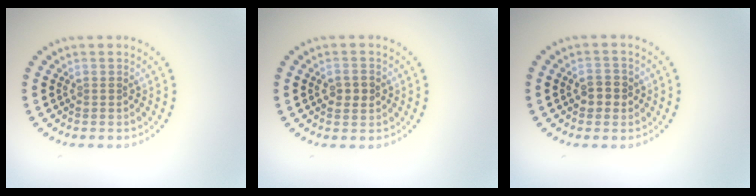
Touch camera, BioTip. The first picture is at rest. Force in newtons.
{"total": 2.0, "press": 2.0, "slide": 0.0}
{"total": 1.9, "press": 1.8, "slide": 0.4}